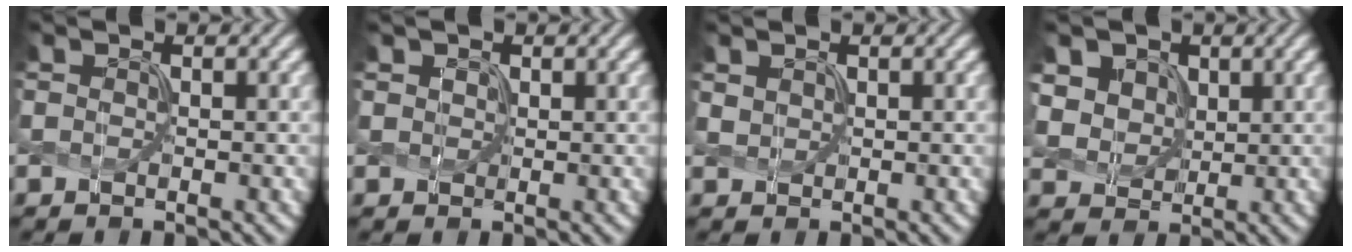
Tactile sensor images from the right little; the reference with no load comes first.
{"total": 0.9, "force": [0.1, 0.4, -0.8], "torque": [0.014, 0.001, 0.013]}
{"total": 0.6, "force": [0.5, 0.0, -0.3], "torque": [-0.002, 0.002, 0.023]}
{"total": 5.0, "force": [2.2, 4.2, 1.6], "torque": [-0.068, 0.011, 0.049]}